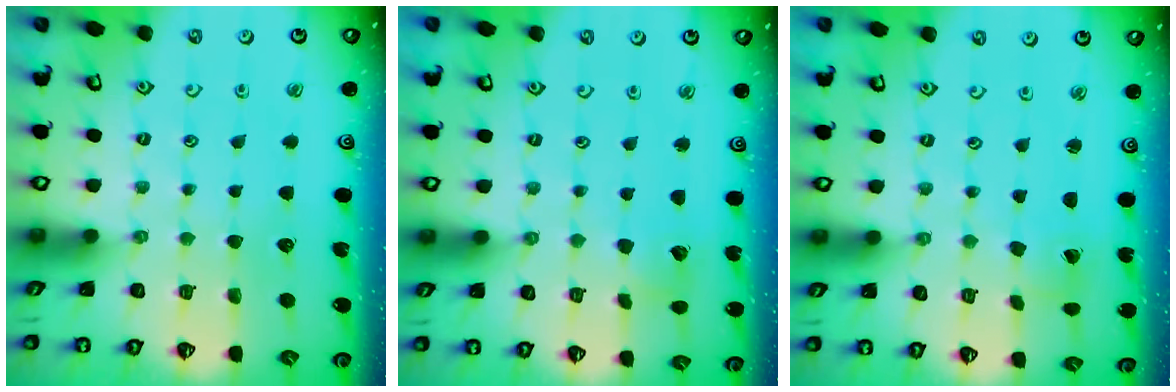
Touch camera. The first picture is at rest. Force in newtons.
{"total": 6.5, "press": 6.5, "slide": 0.5}
{"total": 2.0, "press": 2.0, "slide": 0.2}